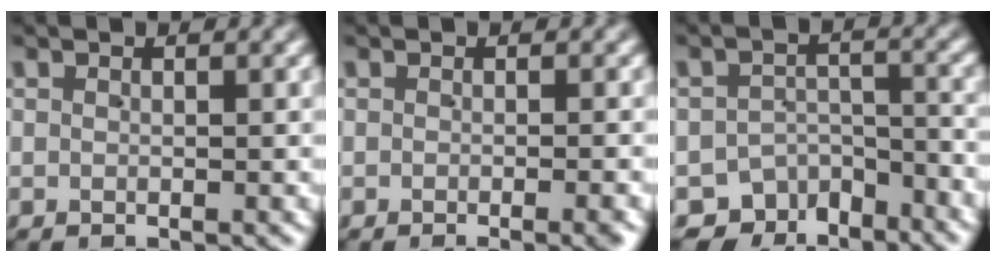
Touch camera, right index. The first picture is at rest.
{"total": 1.5, "force": [-0.9, 0.0, 1.2], "torque": [-0.004, 0.005, -0.017]}
{"total": 9.1, "force": [-6.5, 5.9, 2.4], "torque": [-0.032, -0.022, -0.110]}